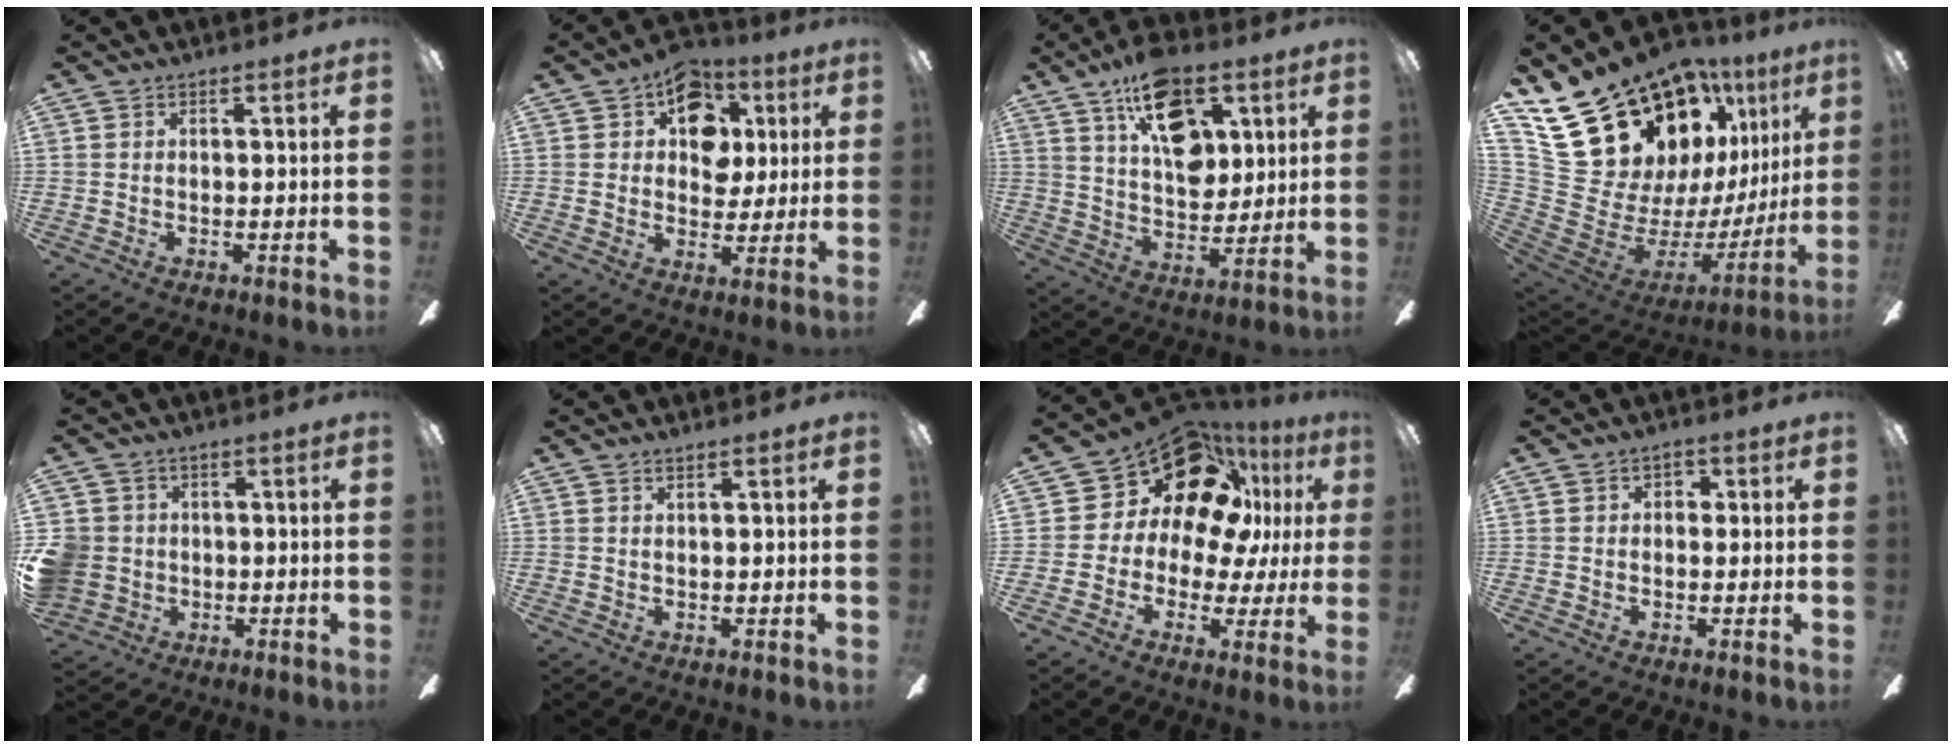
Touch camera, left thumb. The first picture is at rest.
{"total": 12.3, "force": [5.2, 9.3, 6.2], "torque": [-0.083, -0.014, 0.094]}
{"total": 18.3, "force": [9.2, 10.9, 11.4], "torque": [-0.163, -0.031, 0.164]}
{"total": 25.9, "force": [17.8, 14.6, 11.8], "torque": [-0.193, -0.146, 0.378]}
{"total": 7.2, "force": [-0.1, 7.0, 1.8], "torque": [-0.068, 0.010, 0.002]}
{"total": 0.5, "force": [0.5, 0.1, 0.2], "torque": [-0.005, 0.000, 0.009]}
{"total": 18.2, "force": [9.7, 11.6, 10.0], "torque": [-0.173, -0.065, 0.177]}
{"total": 2.1, "force": [-0.1, 1.7, 1.2], "torque": [-0.014, 0.008, -0.006]}